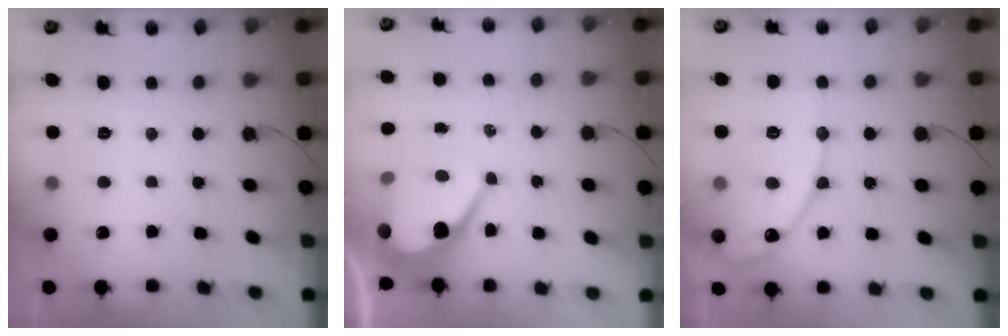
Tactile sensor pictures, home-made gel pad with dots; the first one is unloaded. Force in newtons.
{"total": 11.5, "press": 11.4, "slide": 0.9}
{"total": 13.7, "press": 13.7, "slide": 1.1}